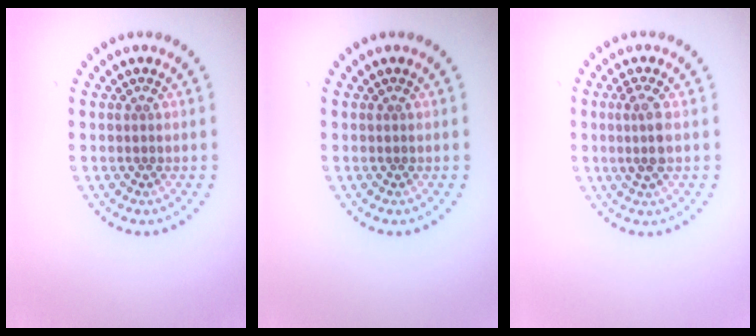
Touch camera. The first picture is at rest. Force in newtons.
{"total": 0.0}
{"total": 2.2, "press": 2.1, "slide": 0.8}